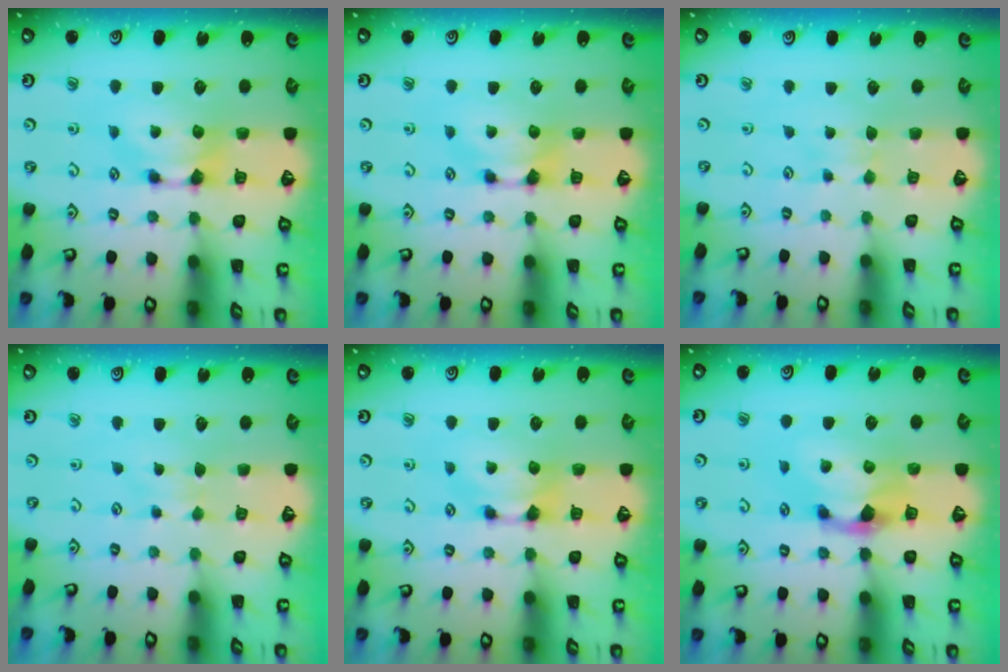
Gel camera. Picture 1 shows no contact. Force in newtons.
{"total": 0.0}
{"total": 2.1, "press": 2.1, "slide": 0.3}
{"total": 3.4, "press": 3.4, "slide": 0.3}
{"total": 0.0}
{"total": 1.9, "press": 1.4, "slide": 1.2}